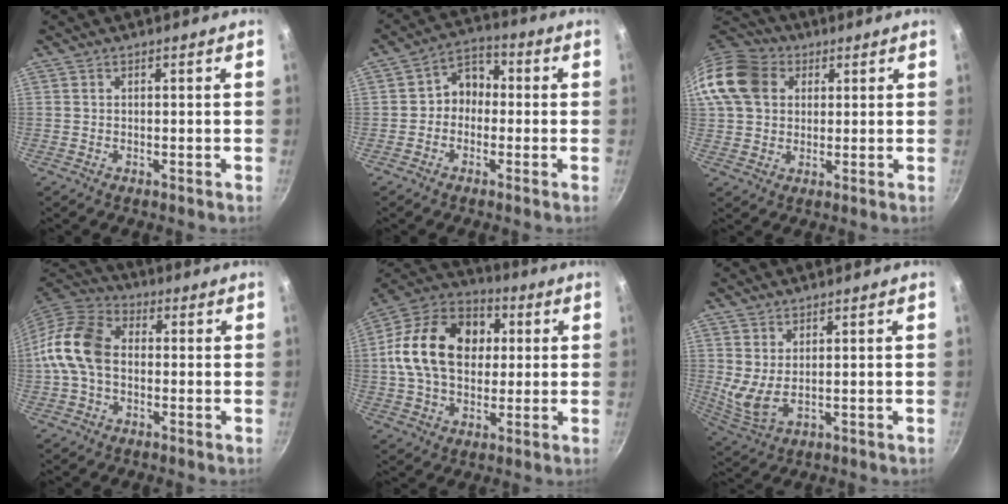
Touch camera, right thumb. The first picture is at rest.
{"total": 6.3, "force": [-0.7, 5.2, 3.5], "torque": [-0.015, 0.025, -0.028]}
{"total": 13.7, "force": [3.8, 11.0, 7.2], "torque": [-0.130, 0.019, 0.058]}
{"total": 12.4, "force": [-0.6, 8.6, 8.9], "torque": [-0.153, 0.033, -0.031]}
{"total": 20.2, "force": [2.4, 14.5, 13.8], "torque": [-0.210, 0.027, 0.026]}
{"total": 4.5, "force": [1.5, 1.7, 3.8], "torque": [-0.076, -0.024, 0.039]}